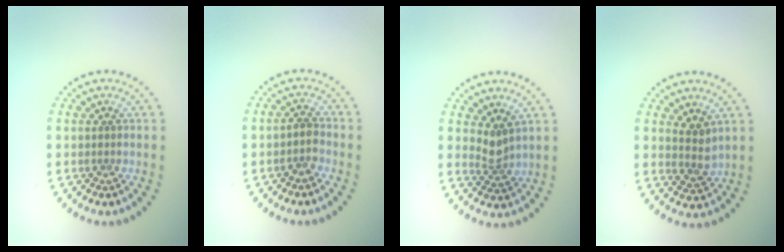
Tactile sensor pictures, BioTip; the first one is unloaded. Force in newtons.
{"total": 1.6, "press": 1.3, "slide": 0.9}
{"total": 1.9, "press": 1.3, "slide": 1.4}
{"total": 2.1, "press": 1.7, "slide": 1.1}